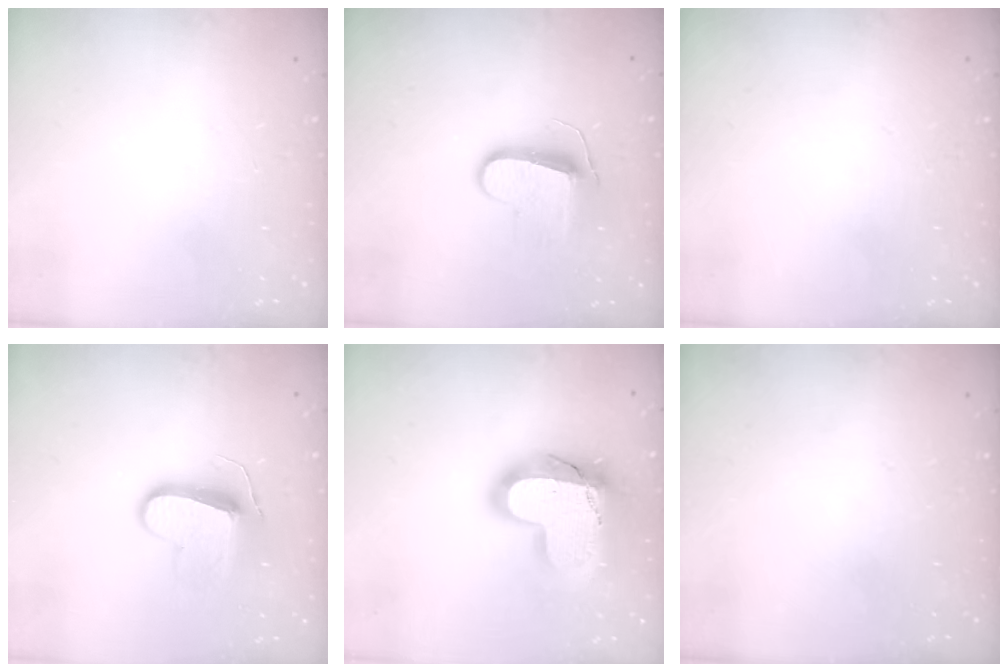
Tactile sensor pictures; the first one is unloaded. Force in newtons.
{"total": 9.1, "press": 9.1, "slide": 0.3}
{"total": 0.0}
{"total": 10.3, "press": 10.2, "slide": 1.2}
{"total": 20.9, "press": 20.9, "slide": 1.8}
{"total": 0.0}